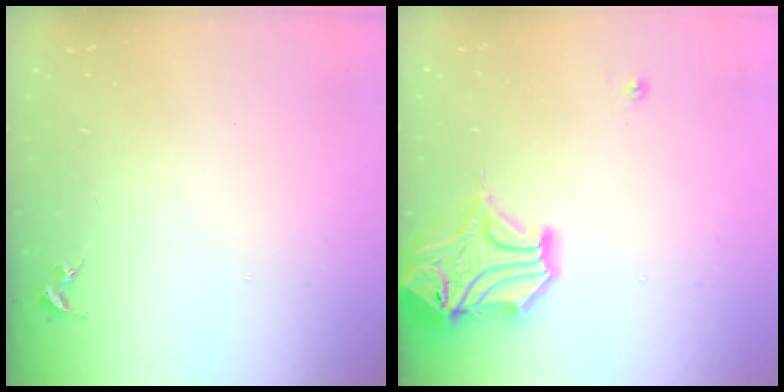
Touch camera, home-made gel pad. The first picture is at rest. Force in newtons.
{"total": 18.1, "press": 17.9, "slide": 2.5}